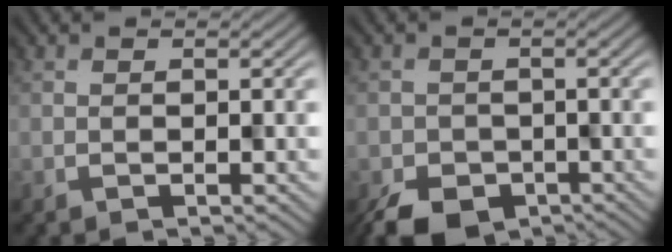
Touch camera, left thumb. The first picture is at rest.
{"total": 5.4, "force": [-3.7, 3.3, 2.1], "torque": [-0.038, -0.021, -0.056]}